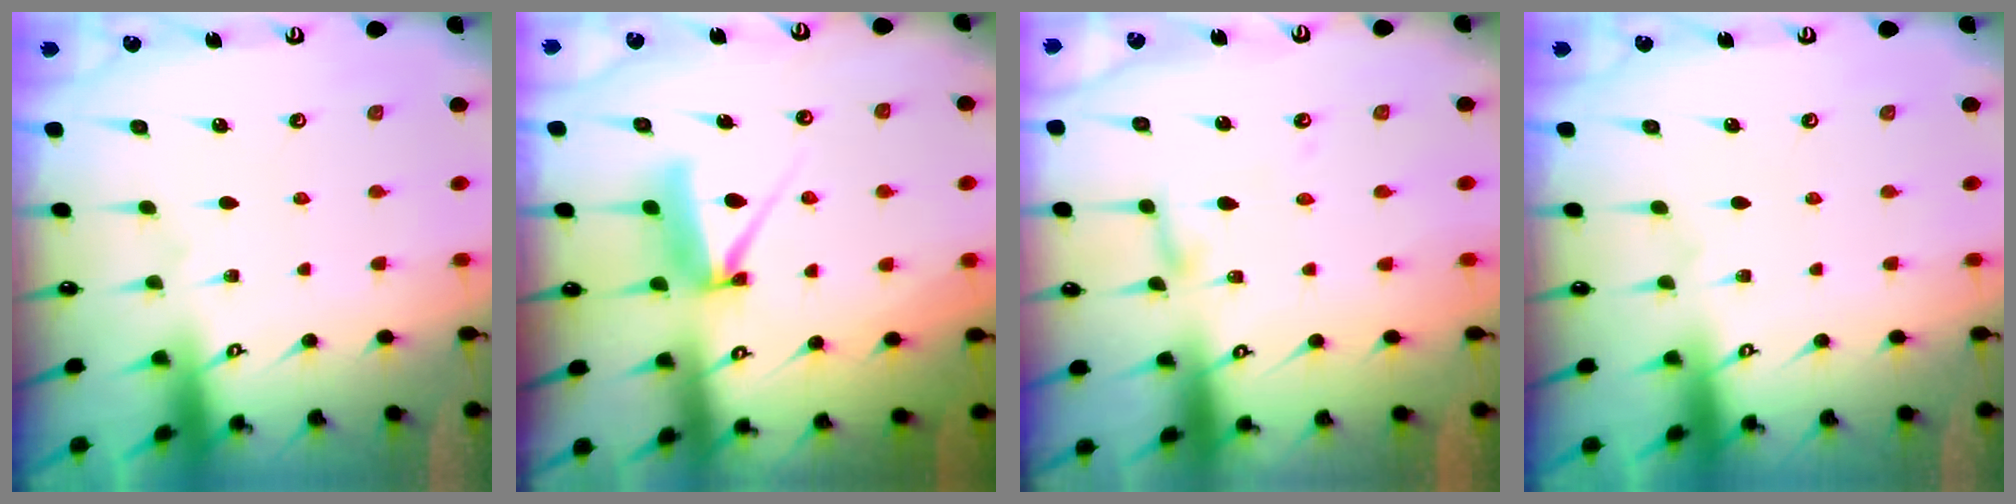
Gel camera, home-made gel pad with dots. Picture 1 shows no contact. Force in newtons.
{"total": 8.0, "press": 8.0, "slide": 0.8}
{"total": 2.6, "press": 2.6, "slide": 0.2}
{"total": 0.0}